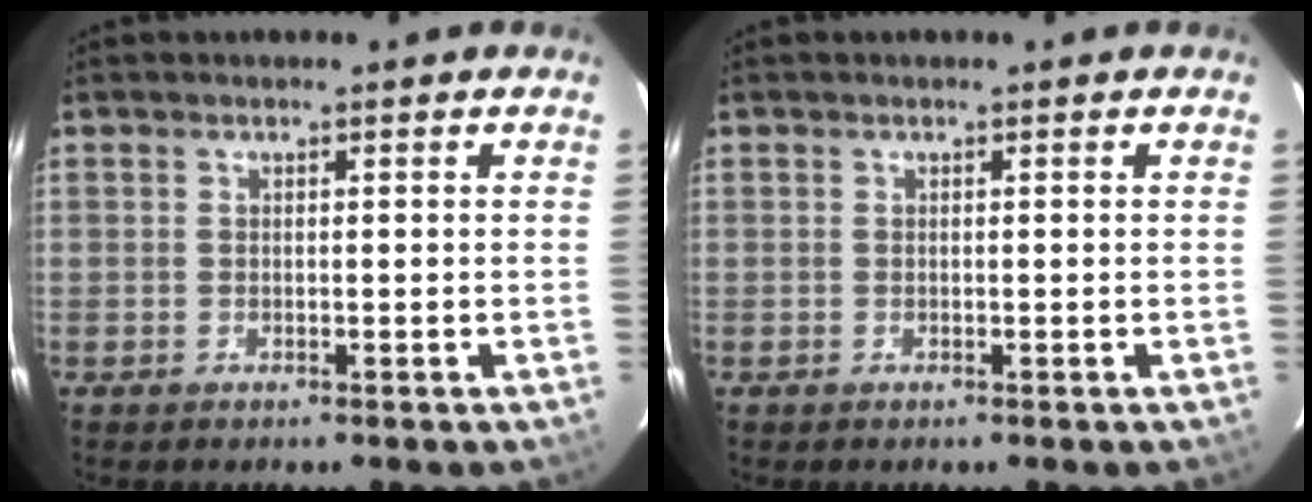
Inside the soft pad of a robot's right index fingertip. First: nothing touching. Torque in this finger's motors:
{"motor_torque": [-0.02, -0.02, 0.00, 0.00]}